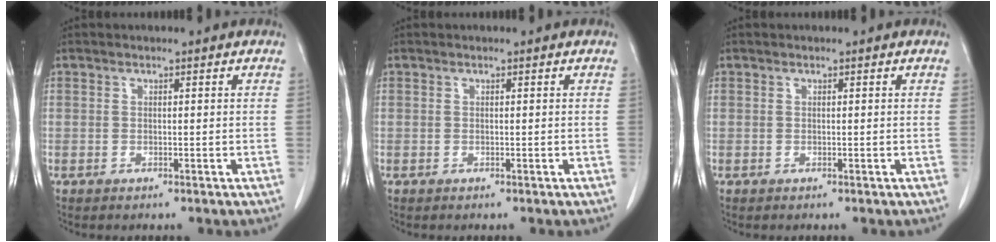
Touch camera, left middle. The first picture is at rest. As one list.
[{"total": 0.0}, {"total": 0.0}]